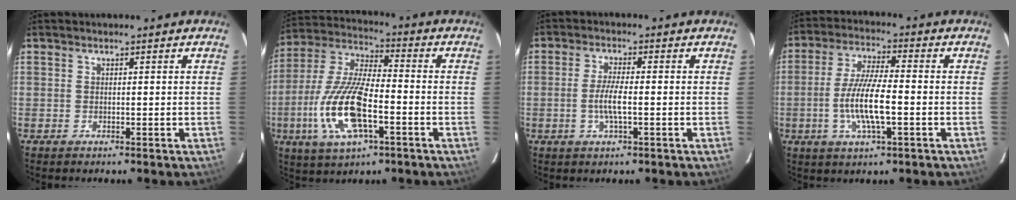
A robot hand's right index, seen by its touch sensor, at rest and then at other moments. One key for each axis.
{"total": 16.8, "fx": -5.5, "fy": 5.9, "fz": 14.7, "tx": -0.314, "ty": -0.009, "tz": -0.107}
{"total": 4.7, "fx": -1.2, "fy": 0.7, "fz": 4.5, "tx": -0.089, "ty": 0.000, "tz": -0.025}
{"total": 10.2, "fx": -2.6, "fy": 2.0, "fz": 9.7, "tx": -0.193, "ty": -0.001, "tz": -0.052}